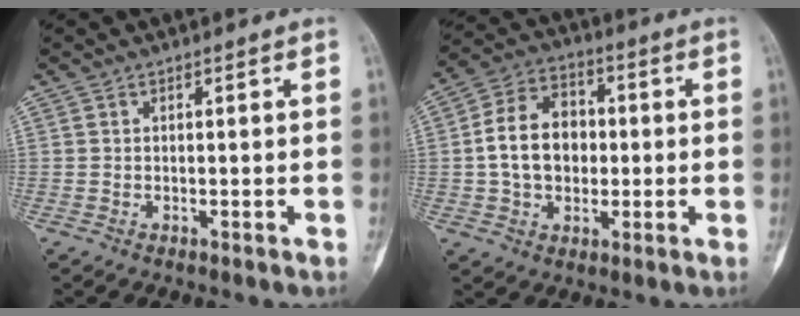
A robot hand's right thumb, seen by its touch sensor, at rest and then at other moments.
{"total": 12.3, "force": [-0.1, 9.1, 8.2], "torque": [-0.120, 0.023, -0.008]}